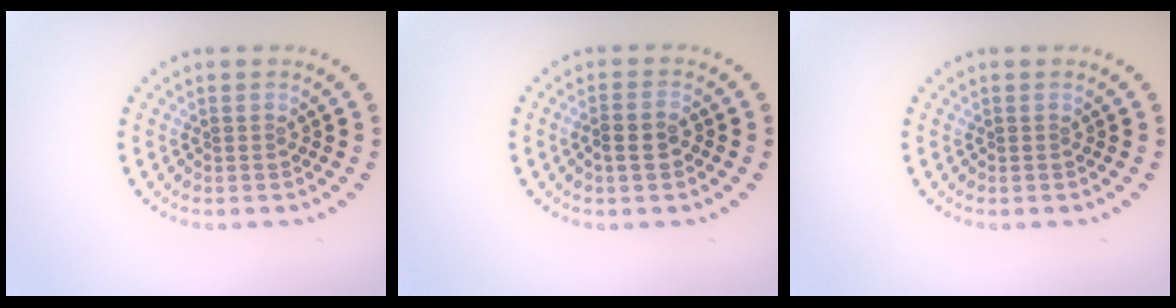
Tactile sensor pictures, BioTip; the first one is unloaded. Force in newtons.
{"total": 2.3, "press": 2.2, "slide": 0.8}
{"total": 0.0}